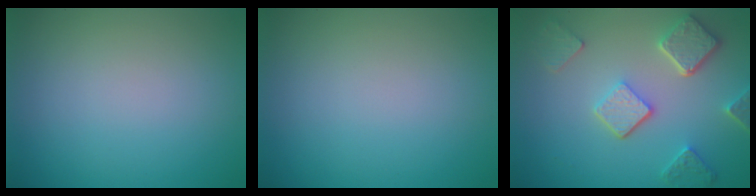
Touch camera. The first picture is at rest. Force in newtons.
{"total": 0.0}
{"total": 5.1, "press": 3.9, "slide": 3.3}